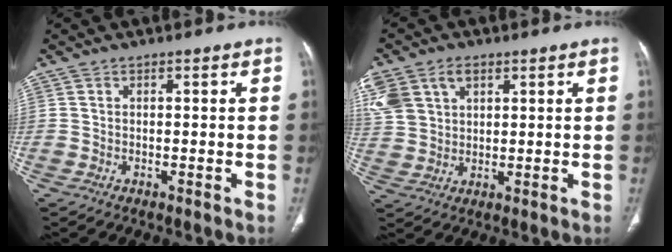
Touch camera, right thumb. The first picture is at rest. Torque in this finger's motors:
{"motor_torque": [1.29, 1.70, 1.26, 0.75, 0.11]}